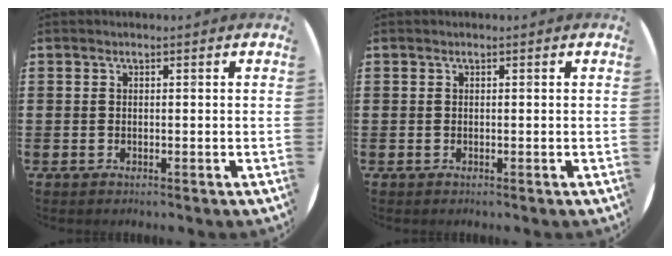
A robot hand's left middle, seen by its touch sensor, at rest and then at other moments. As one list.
[{"total": 0.0}]